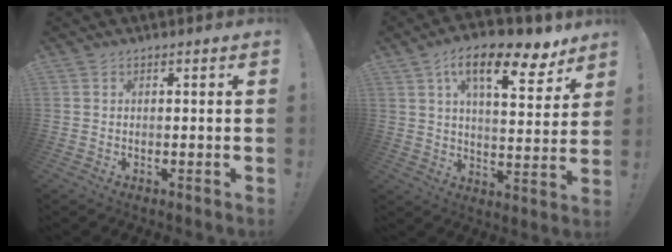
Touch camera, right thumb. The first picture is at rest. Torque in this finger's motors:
{"motor_torque": [0.68, 1.67, 0.18, 0.24, 0.30]}